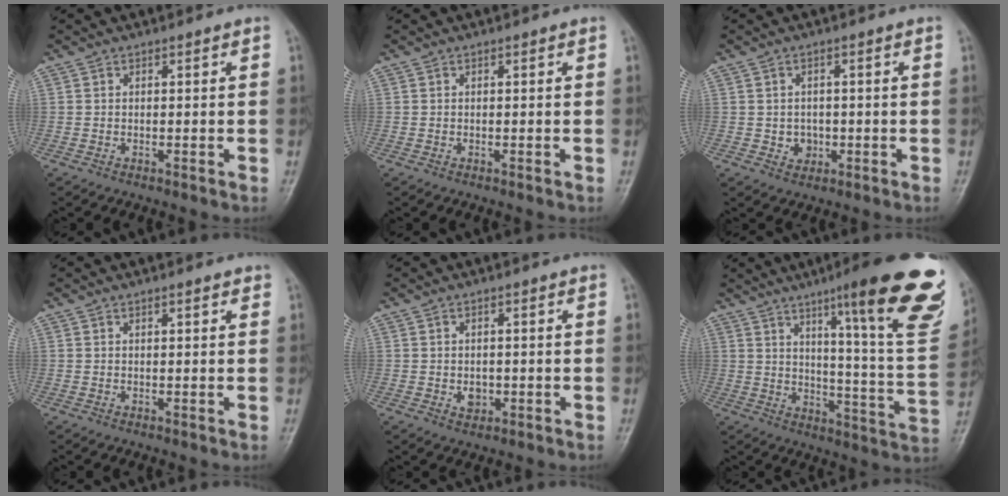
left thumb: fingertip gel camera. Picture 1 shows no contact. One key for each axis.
{"total": 0.0}
{"total": 3.0, "fx": -0.5, "fy": 2.6, "fz": 1.3, "tx": -0.006, "ty": 0.003, "tz": -0.001}
{"total": 1.1, "fx": 0.8, "fy": 0.3, "fz": 0.8, "tx": -0.010, "ty": -0.002, "tz": 0.009}
{"total": 2.5, "fx": -0.4, "fy": 2.0, "fz": 1.5, "tx": -0.013, "ty": 0.001, "tz": -0.001}
{"total": 26.4, "fx": 14.9, "fy": 3.8, "fz": 21.5, "tx": -0.253, "ty": -0.062, "tz": 0.203}